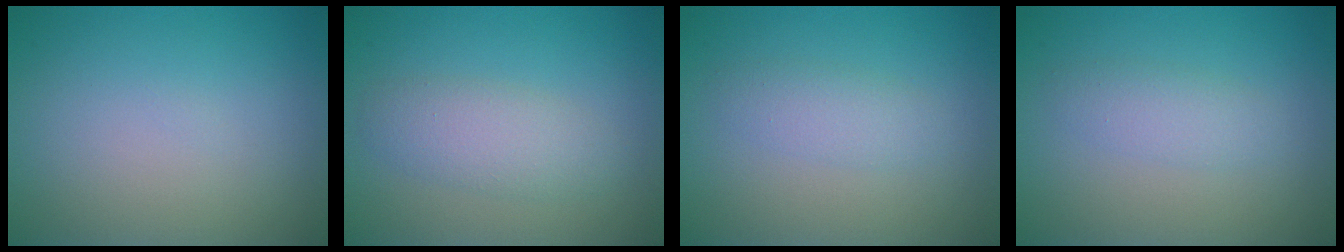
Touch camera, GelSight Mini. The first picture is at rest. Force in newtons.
{"total": 2.0, "press": 1.9, "slide": 0.2}
{"total": 1.9, "press": 1.9, "slide": 0.0}
{"total": 1.9, "press": 1.9, "slide": 0.0}